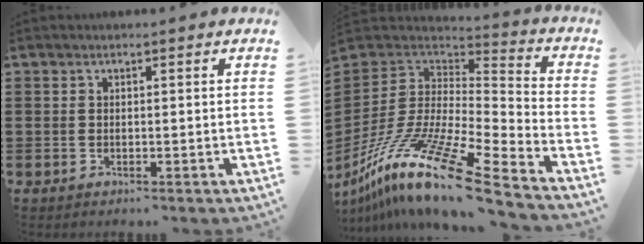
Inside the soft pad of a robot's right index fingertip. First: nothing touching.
{"total": 16.7, "force": [-11.2, 2.1, 12.2], "torque": [-0.251, 0.017, -0.214]}